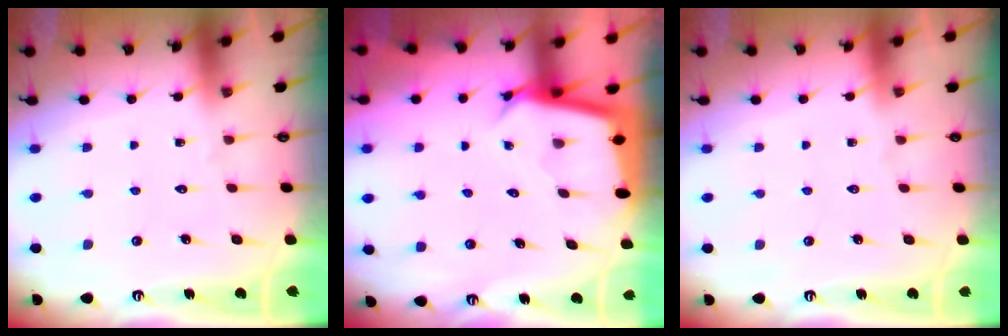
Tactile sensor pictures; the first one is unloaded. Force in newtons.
{"total": 2.9, "press": 2.9, "slide": 0.1}
{"total": 0.6, "press": 0.6, "slide": 0.2}